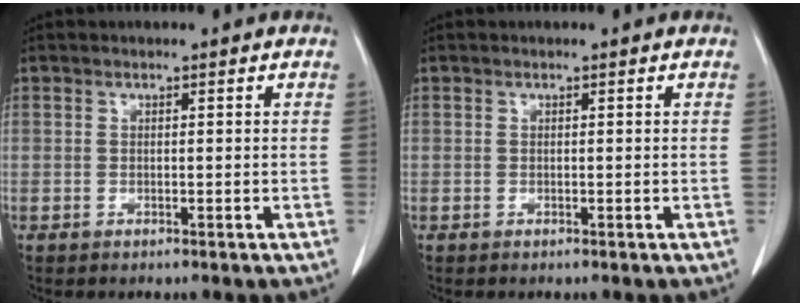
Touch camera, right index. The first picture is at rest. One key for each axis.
{"total": 0.0}